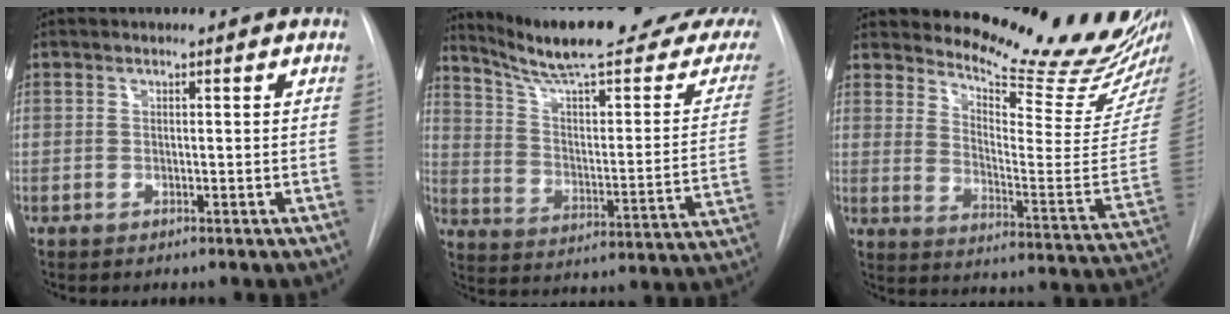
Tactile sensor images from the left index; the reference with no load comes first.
{"total": 26.3, "force": [23.0, 2.4, 12.6], "torque": [-0.180, -0.070, 0.310]}
{"total": 20.3, "force": [19.1, 0.8, 6.8], "torque": [-0.106, -0.126, 0.245]}